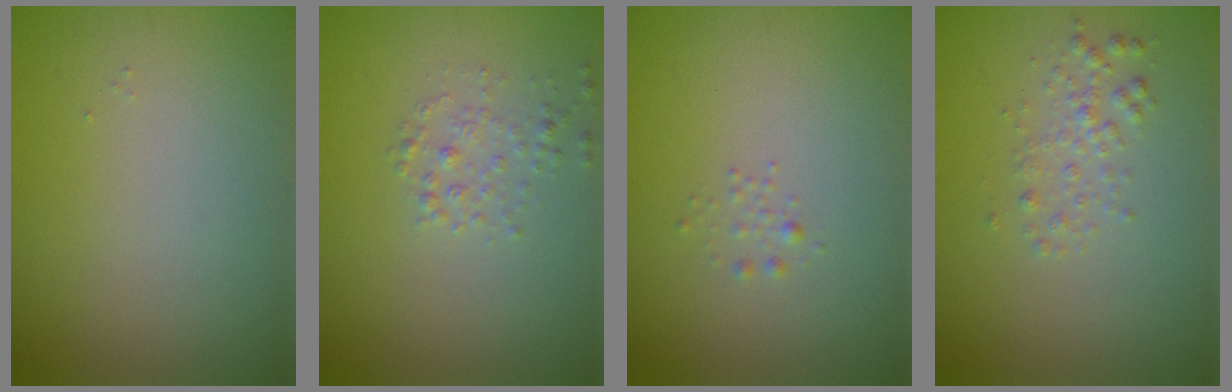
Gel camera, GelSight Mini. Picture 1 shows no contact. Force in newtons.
{"total": 1.4, "press": 1.4, "slide": 0.0}
{"total": 0.7, "press": 0.7, "slide": 0.0}
{"total": 1.5, "press": 1.5, "slide": 0.0}